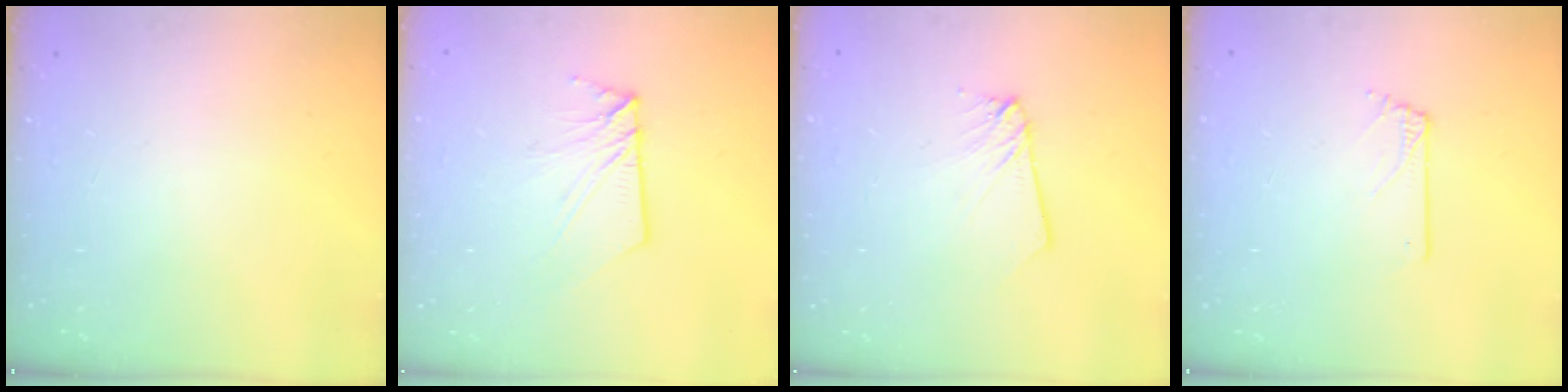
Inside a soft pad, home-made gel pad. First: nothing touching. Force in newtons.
{"total": 5.5, "press": 5.5, "slide": 0.1}
{"total": 3.1, "press": 3.0, "slide": 0.3}
{"total": 0.6, "press": 0.6, "slide": 0.1}